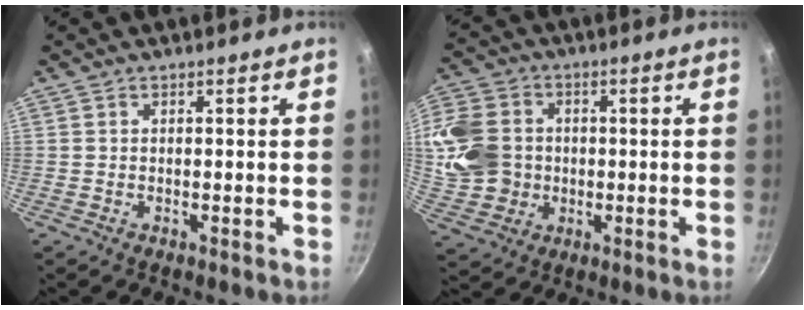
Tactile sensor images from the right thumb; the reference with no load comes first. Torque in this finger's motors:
{"motor_torque": [-0.35, 0.48, 0.37, 0.54, 0.06]}